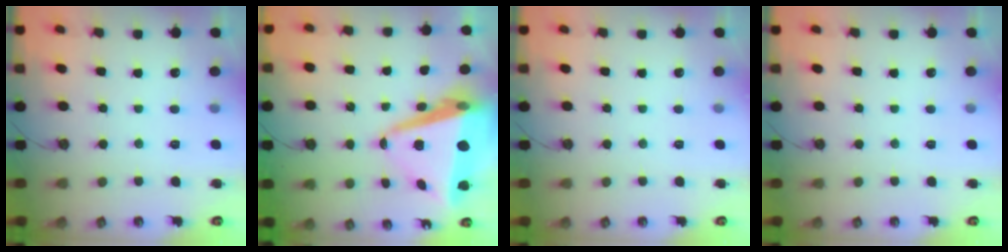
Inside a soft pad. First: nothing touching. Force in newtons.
{"total": 14.8, "press": 14.5, "slide": 3.0}
{"total": 0.0}
{"total": 0.0}